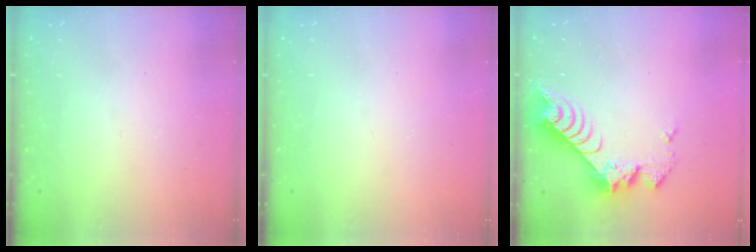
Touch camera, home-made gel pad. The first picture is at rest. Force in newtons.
{"total": 0.0}
{"total": 8.7, "press": 8.7, "slide": 0.9}